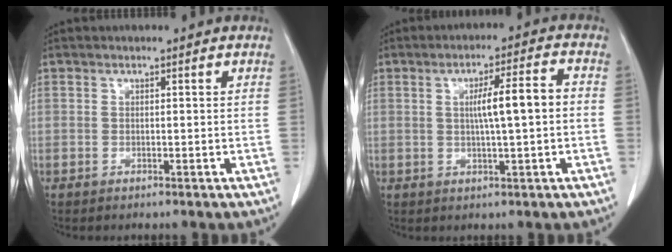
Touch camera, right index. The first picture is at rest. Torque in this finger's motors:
{"motor_torque": [0.72, 0.11, 0.25, 0.12]}